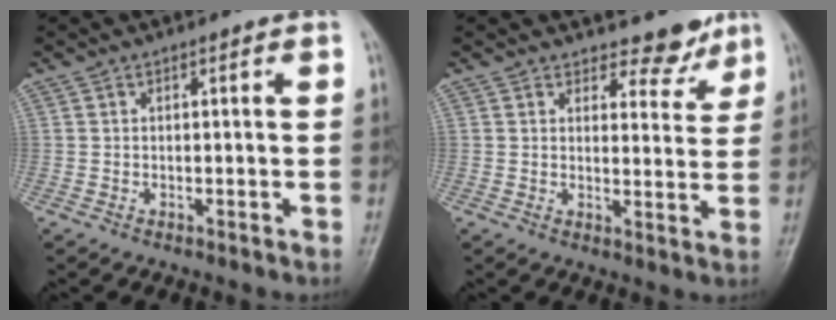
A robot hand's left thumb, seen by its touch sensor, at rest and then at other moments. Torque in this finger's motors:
{"motor_torque": [-0.09, 0.05, -0.19, 0.14, 0.02]}